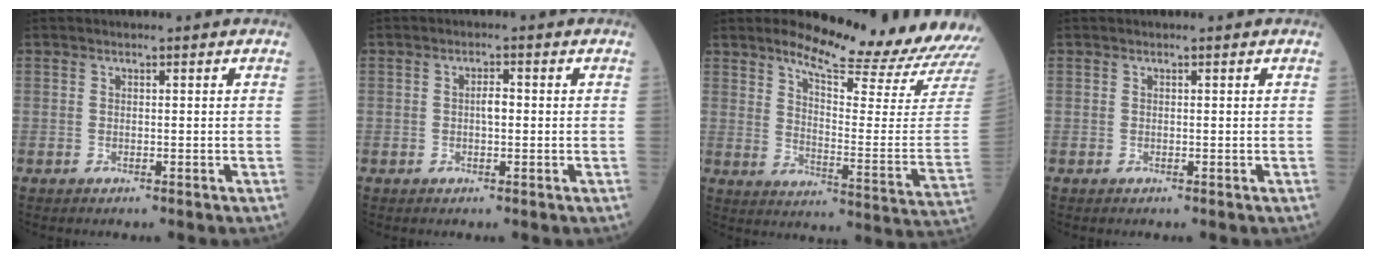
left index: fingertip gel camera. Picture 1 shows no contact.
{"total": 1.8, "force": [0.0, 0.6, 1.7], "torque": [-0.029, 0.004, -0.001]}
{"total": 17.8, "force": [16.6, 0.2, 6.3], "torque": [-0.101, -0.092, 0.211]}
{"total": 0.0}